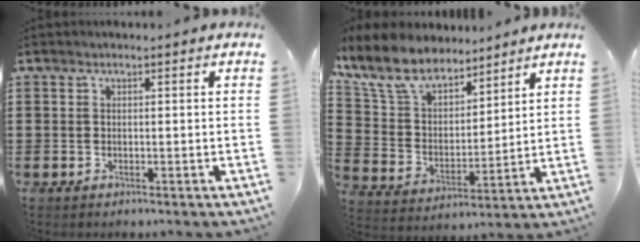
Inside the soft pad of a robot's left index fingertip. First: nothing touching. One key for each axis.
{"total": 9.6, "fx": 8.0, "fy": 4.0, "fz": 3.6, "tx": -0.110, "ty": -0.036, "tz": 0.148}